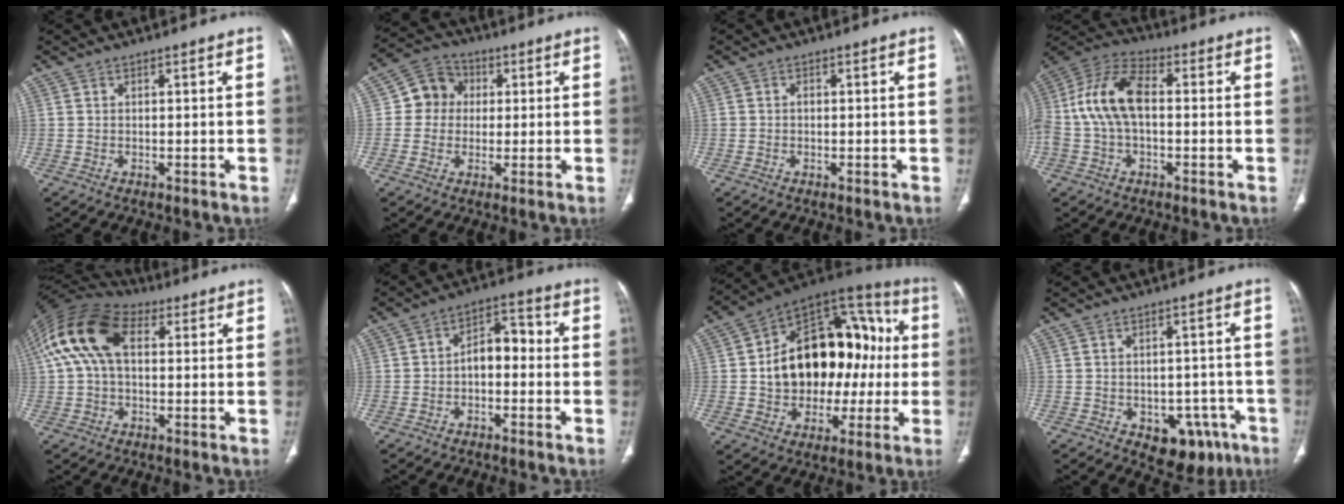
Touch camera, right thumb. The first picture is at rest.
{"total": 7.5, "force": [0.9, 7.0, 2.6], "torque": [-0.013, 0.013, 0.006]}
{"total": 0.6, "force": [-0.1, 0.5, 0.4], "torque": [-0.003, 0.003, -0.005]}
{"total": 14.1, "force": [0.1, 8.2, 11.5], "torque": [-0.237, 0.037, -0.005]}
{"total": 14.6, "force": [3.2, 8.7, 11.3], "torque": [-0.235, 0.045, 0.054]}
{"total": 6.9, "force": [-1.1, 4.2, 5.3], "torque": [-0.065, 0.039, -0.029]}
{"total": 26.1, "force": [0.5, 17.2, 19.6], "torque": [-0.265, 0.049, 0.019]}
{"total": 10.2, "force": [-4.9, 6.7, 6.0], "torque": [-0.034, 0.027, -0.054]}